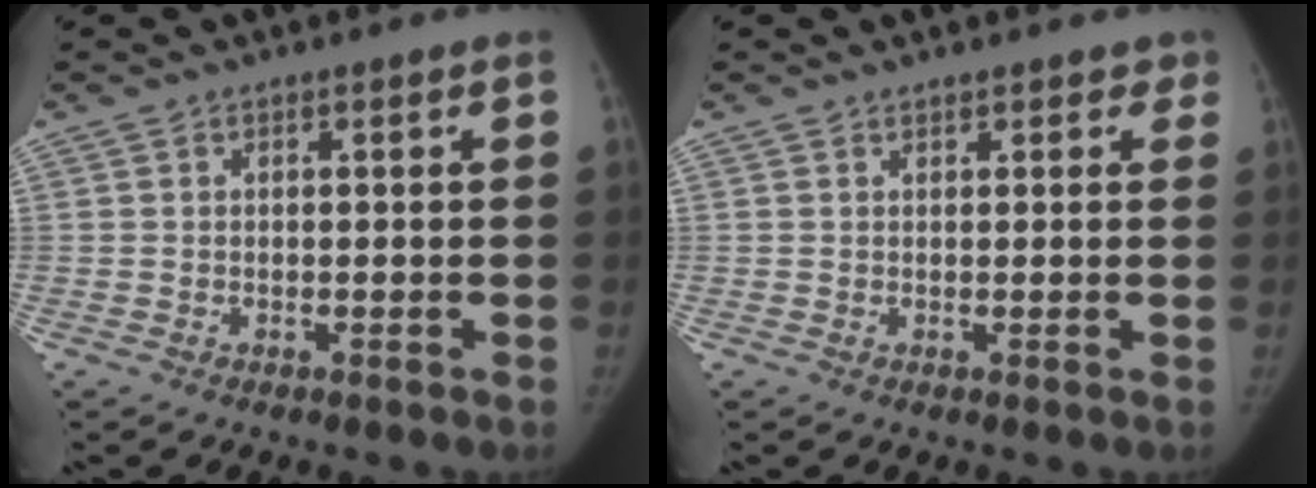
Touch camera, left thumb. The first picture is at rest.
{"total": 2.7, "force": [2.1, 1.6, 0.9], "torque": [0.023, -0.003, 0.019]}